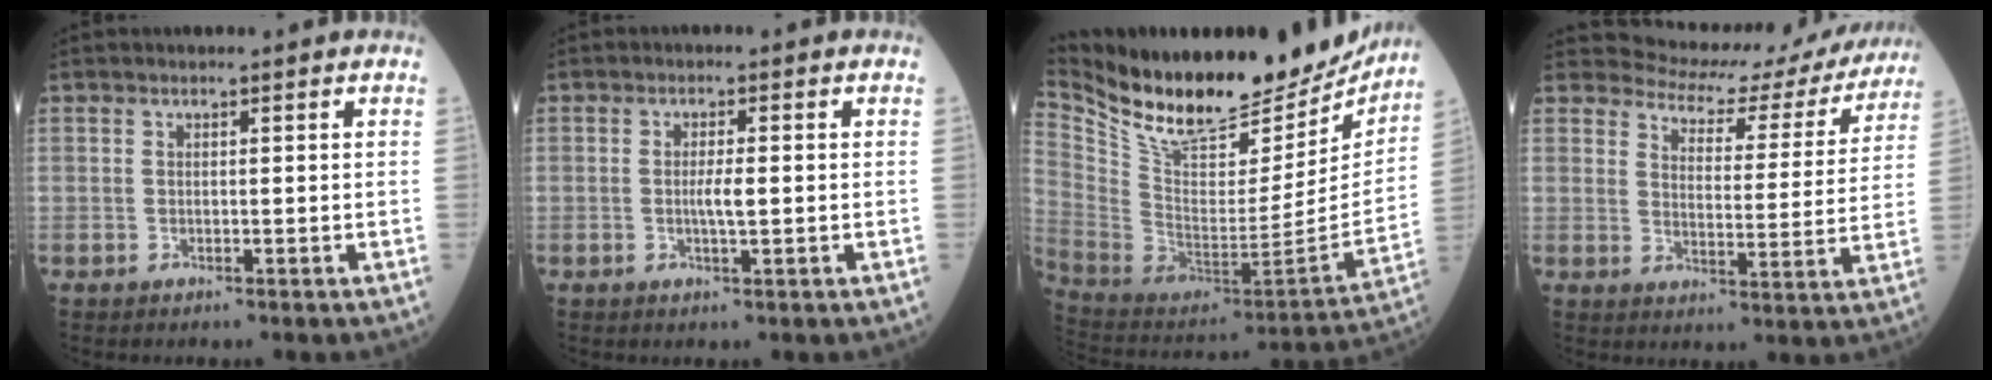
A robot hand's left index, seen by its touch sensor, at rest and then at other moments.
{"total": 2.3, "force": [-0.4, 0.2, 2.2], "torque": [-0.042, -0.005, -0.008]}
{"total": 27.7, "force": [23.0, 9.3, 12.3], "torque": [-0.232, -0.026, 0.355]}
{"total": 15.3, "force": [14.3, 4.9, 2.4], "torque": [-0.010, -0.027, 0.151]}